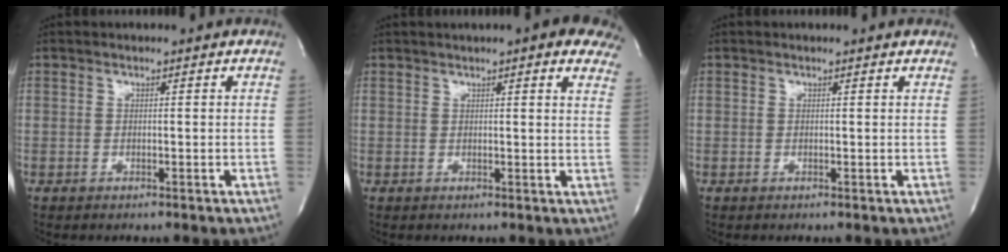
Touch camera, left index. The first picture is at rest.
{"total": 10.4, "force": [7.9, 1.8, 6.6], "torque": [-0.076, 0.006, 0.076]}
{"total": 2.0, "force": [2.0, 0.3, 0.4], "torque": [-0.014, 0.004, 0.015]}